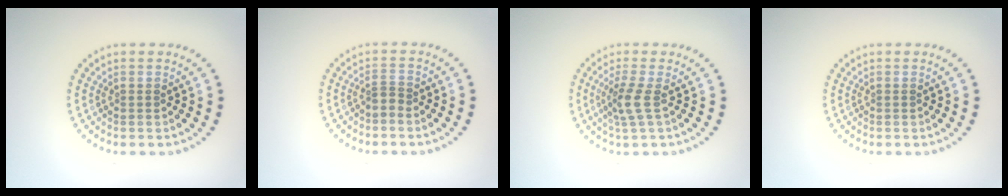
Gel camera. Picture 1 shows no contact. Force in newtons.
{"total": 0.9, "press": 0.6, "slide": 0.7}
{"total": 2.2, "press": 1.7, "slide": 1.4}
{"total": 0.0}